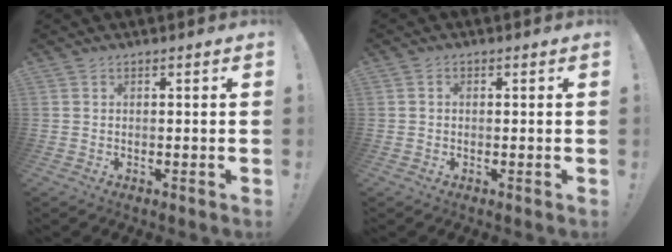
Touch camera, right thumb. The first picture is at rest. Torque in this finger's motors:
{"motor_torque": [-0.21, 0.17, -0.13, 0.08, 0.00]}